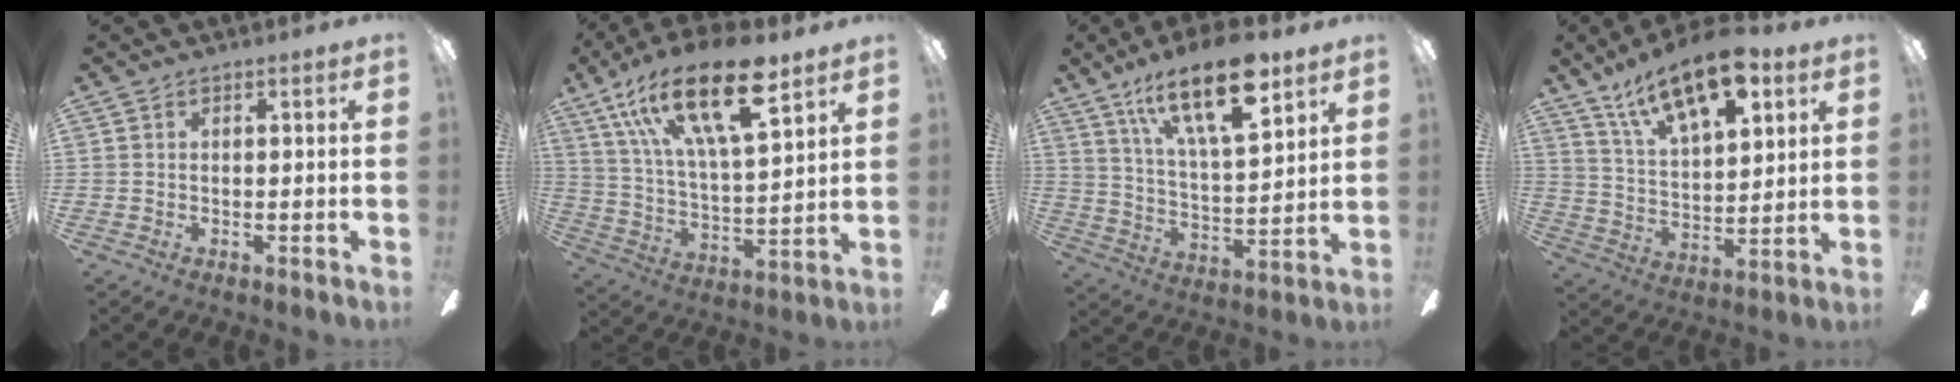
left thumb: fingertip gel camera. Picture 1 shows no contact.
{"total": 23.7, "force": [14.0, 8.7, 17.0], "torque": [-0.313, -0.060, 0.232]}
{"total": 20.3, "force": [12.8, 7.1, 14.1], "torque": [-0.239, -0.055, 0.212]}
{"total": 17.6, "force": [11.5, 7.2, 11.1], "torque": [-0.184, -0.053, 0.197]}